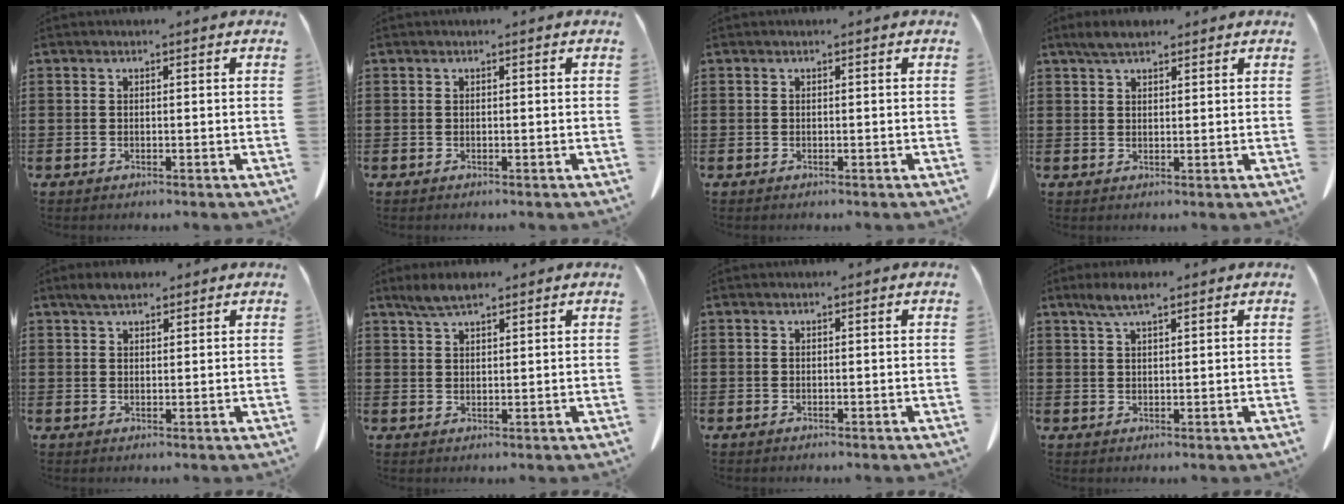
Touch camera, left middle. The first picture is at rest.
{"total": 0.0}
{"total": 0.0}
{"total": 2.9, "force": [2.2, 0.9, 1.7], "torque": [-0.037, 0.005, 0.041]}
{"total": 2.6, "force": [2.1, 0.8, 1.2], "torque": [-0.020, 0.002, 0.038]}
{"total": 3.5, "force": [2.6, 0.9, 2.0], "torque": [-0.046, 0.001, 0.049]}
{"total": 0.0}
{"total": 3.9, "force": [2.5, 0.8, 2.9], "torque": [-0.061, 0.002, 0.044]}